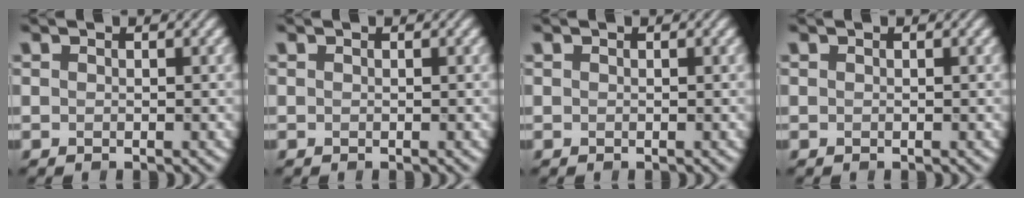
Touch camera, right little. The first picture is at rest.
{"total": 0.0}
{"total": 0.0}
{"total": 0.0}